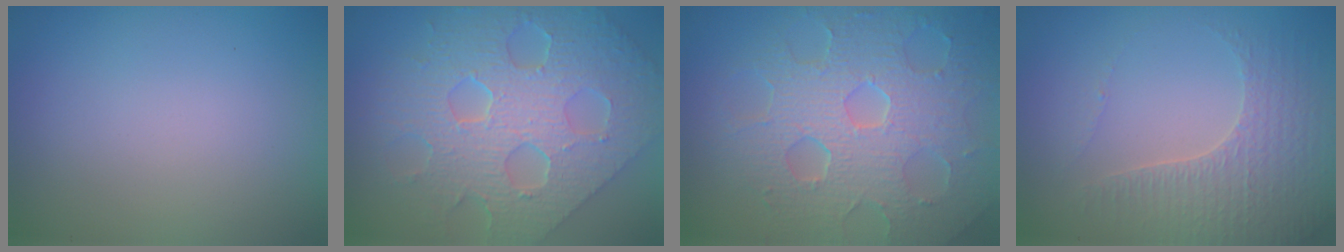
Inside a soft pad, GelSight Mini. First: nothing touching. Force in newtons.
{"total": 8.4, "press": 6.7, "slide": 5.0}
{"total": 8.9, "press": 6.0, "slide": 6.5}
{"total": 3.4, "press": 3.4, "slide": 0.6}